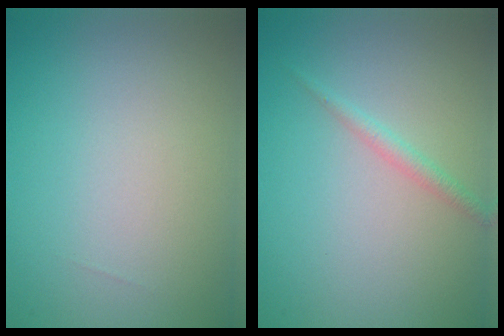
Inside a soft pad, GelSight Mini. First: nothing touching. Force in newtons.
{"total": 1.3, "press": 1.3, "slide": 0.1}